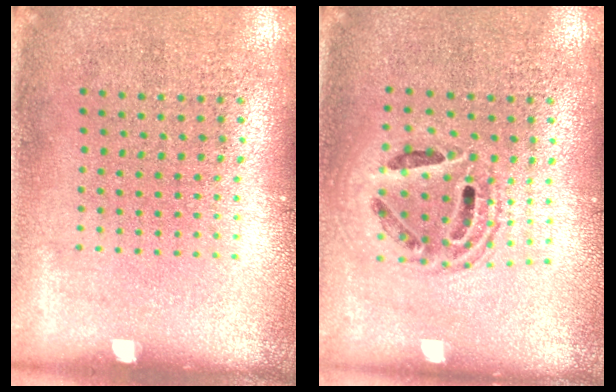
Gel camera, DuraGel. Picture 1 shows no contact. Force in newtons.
{"total": 1.3, "press": 1.2, "slide": 0.6}